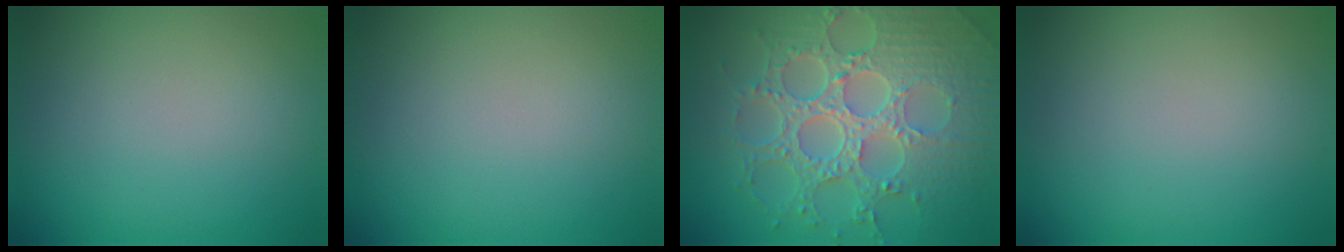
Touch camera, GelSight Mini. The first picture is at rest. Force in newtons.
{"total": 0.0}
{"total": 8.5, "press": 6.2, "slide": 5.9}
{"total": 0.0}